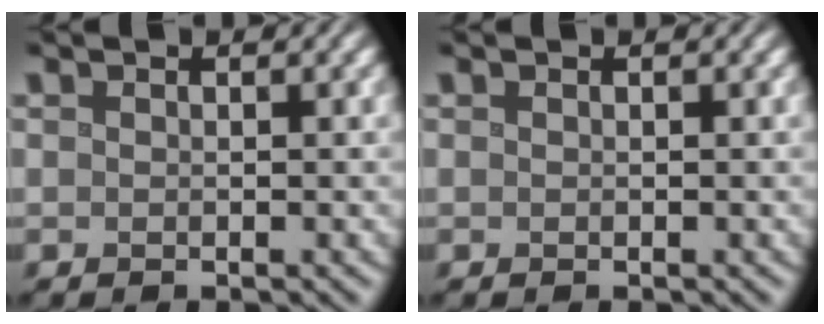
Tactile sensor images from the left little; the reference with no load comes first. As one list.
[{"total": 0.0}]